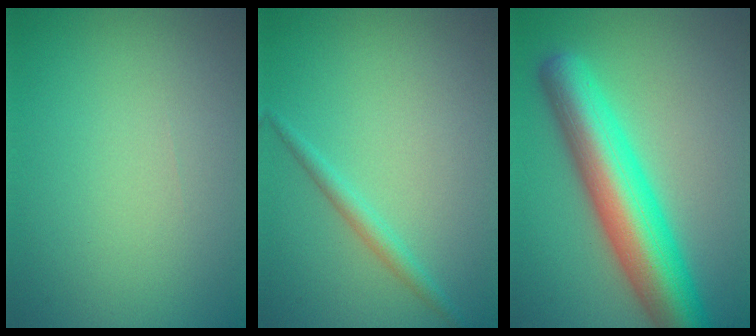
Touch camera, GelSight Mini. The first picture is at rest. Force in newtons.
{"total": 1.6, "press": 1.6, "slide": 0.1}
{"total": 9.4, "press": 9.4, "slide": 0.3}